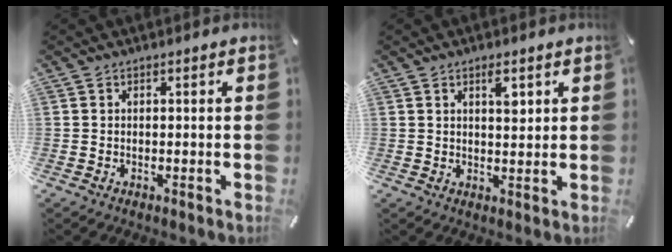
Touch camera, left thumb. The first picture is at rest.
{"total": 3.9, "force": [1.9, 1.5, 3.0], "torque": [-0.032, -0.009, 0.024]}